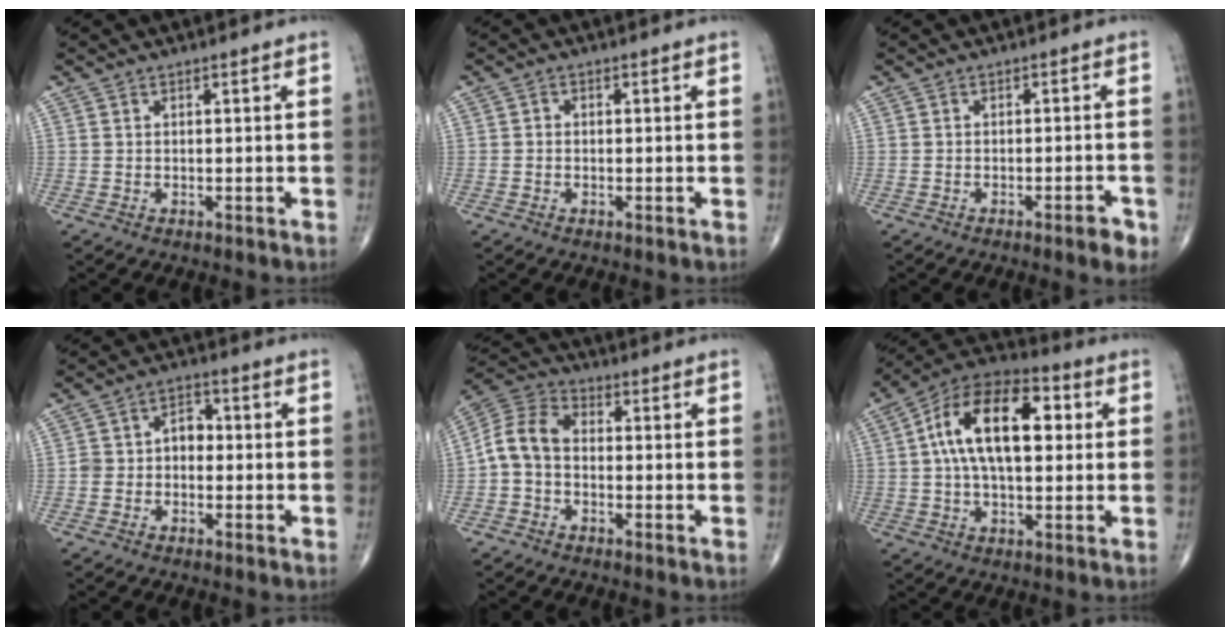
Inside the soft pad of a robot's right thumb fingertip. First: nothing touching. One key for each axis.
{"total": 0.8, "fx": -0.2, "fy": 0.7, "fz": 0.3, "tx": -0.001, "ty": 0.002, "tz": -0.009}
{"total": 3.4, "fx": -1.9, "fy": 0.8, "fz": 2.7, "tx": -0.034, "ty": 0.008, "tz": -0.026}
{"total": 4.9, "fx": -0.6, "fy": 3.9, "fz": 3.0, "tx": -0.030, "ty": 0.023, "tz": -0.021}
{"total": 8.0, "fx": -1.2, "fy": 5.7, "fz": 5.6, "tx": -0.101, "ty": 0.028, "tz": -0.041}
{"total": 17.9, "fx": 2.9, "fy": 9.5, "fz": 14.9, "tx": -0.237, "ty": 0.030, "tz": 0.040}